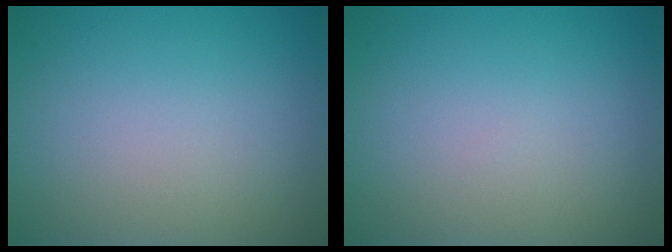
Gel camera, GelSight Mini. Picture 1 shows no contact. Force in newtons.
{"total": 0.0}